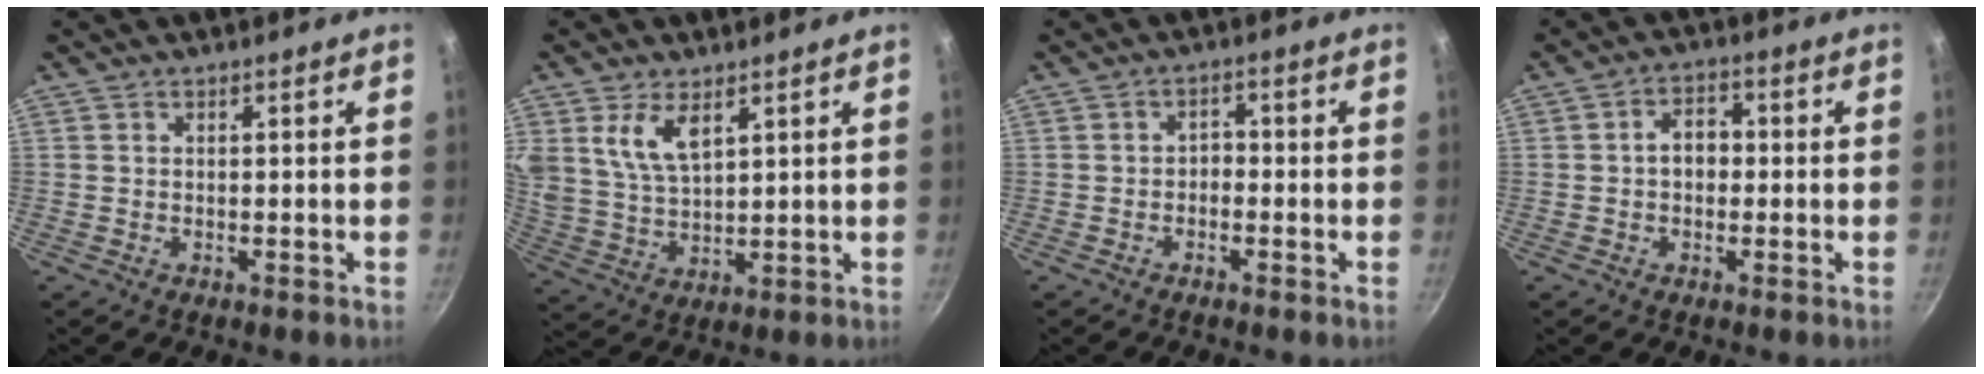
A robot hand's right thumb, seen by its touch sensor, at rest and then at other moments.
{"total": 8.7, "force": [4.4, 4.5, 6.1], "torque": [-0.110, -0.016, 0.097]}
{"total": 2.2, "force": [-0.8, 1.6, 1.3], "torque": [-0.007, 0.014, -0.021]}
{"total": 4.9, "force": [-0.1, 3.5, 3.4], "torque": [-0.040, 0.017, -0.009]}